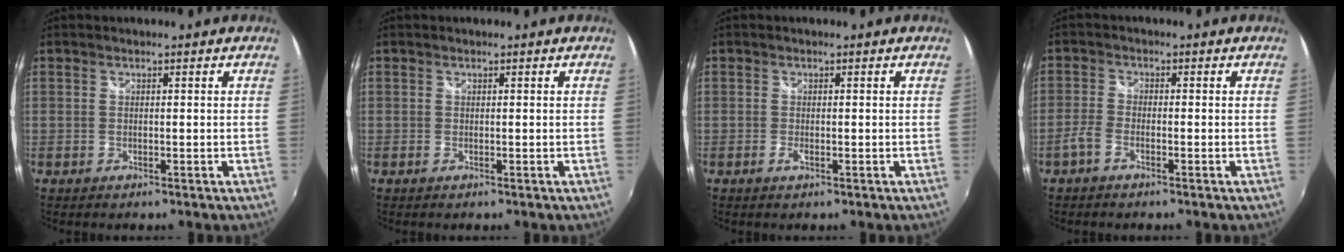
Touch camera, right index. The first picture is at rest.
{"total": 0.0}
{"total": 1.0, "force": [-0.5, 0.4, 0.8], "torque": [-0.015, -0.002, -0.009]}
{"total": 2.8, "force": [-1.9, 1.1, 1.8], "torque": [-0.053, 0.004, -0.043]}